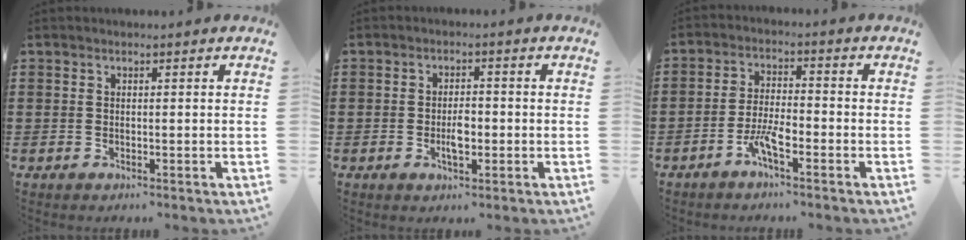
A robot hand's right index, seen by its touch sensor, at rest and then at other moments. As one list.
[{"total": 3.2, "force": [-0.9, 1.4, 2.7], "torque": [-0.057, 0.001, -0.017]}, {"total": 4.9, "force": [-3.0, 1.2, 3.7], "torque": [-0.090, 0.001, -0.064]}]